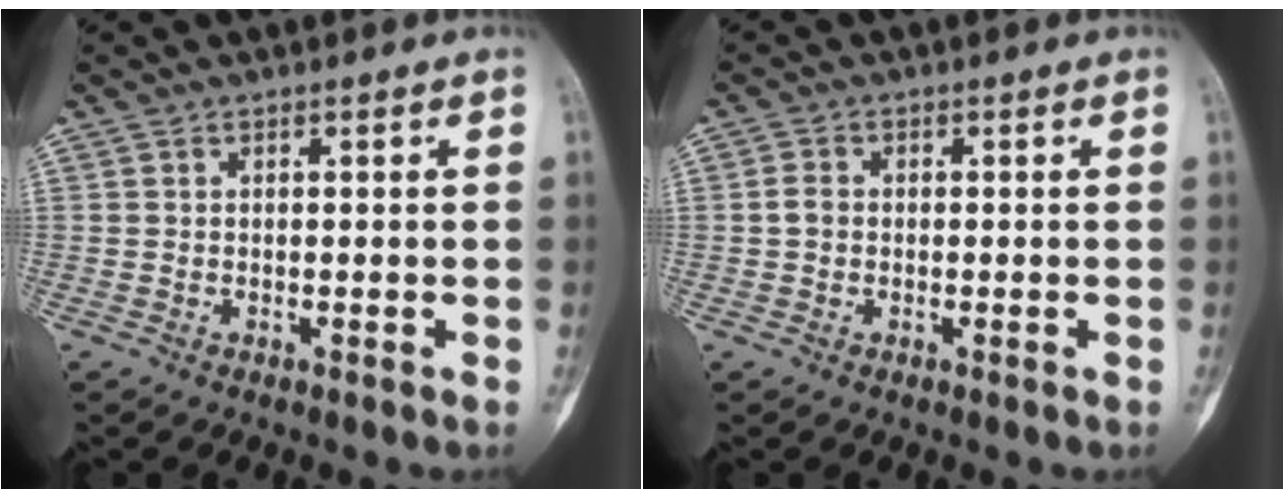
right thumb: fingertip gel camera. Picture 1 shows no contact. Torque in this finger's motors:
{"motor_torque": [-0.02, 0.01, 0.10, -0.13, 0.00]}